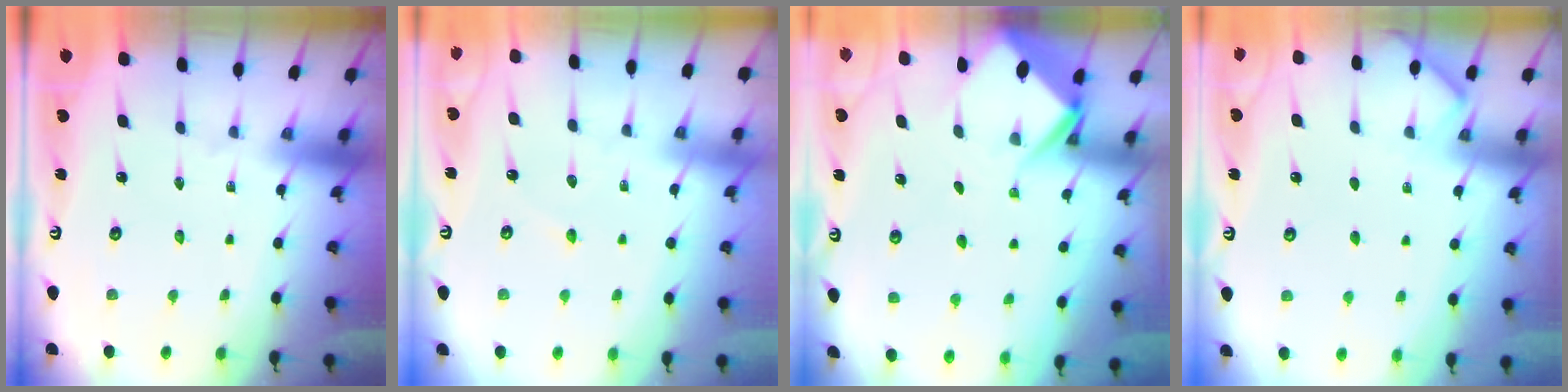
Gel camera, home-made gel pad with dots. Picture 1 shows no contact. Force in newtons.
{"total": 2.6, "press": 2.6, "slide": 0.3}
{"total": 6.5, "press": 6.5, "slide": 0.6}
{"total": 3.7, "press": 3.7, "slide": 0.5}